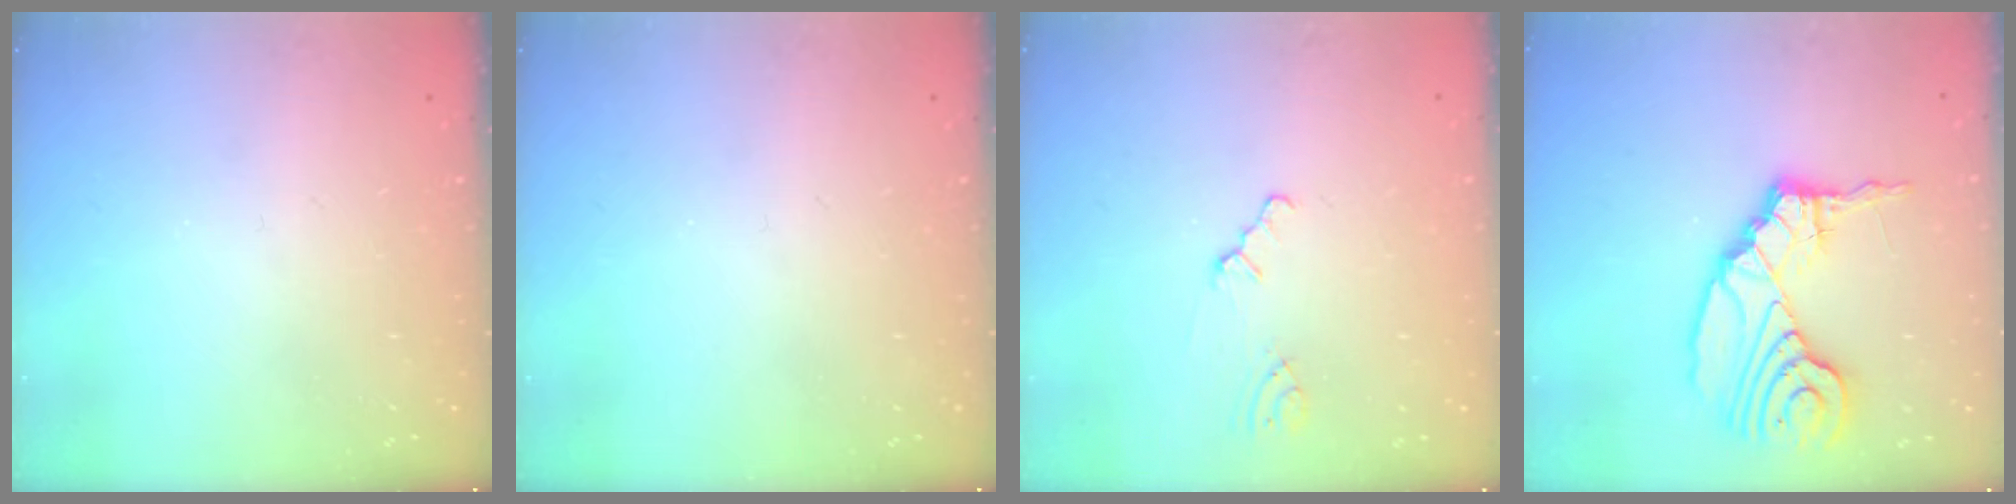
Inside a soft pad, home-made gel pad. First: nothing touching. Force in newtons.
{"total": 0.0}
{"total": 0.9, "press": 0.8, "slide": 0.2}
{"total": 14.8, "press": 14.7, "slide": 1.9}